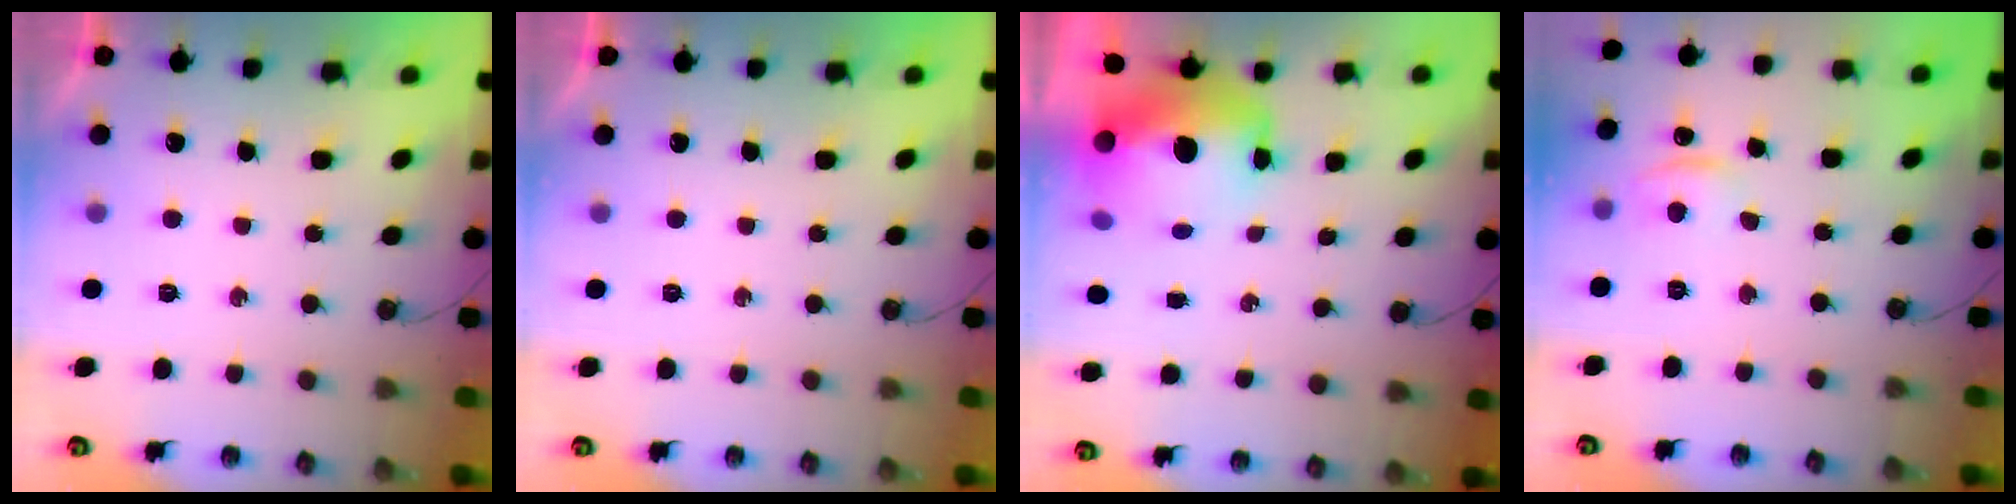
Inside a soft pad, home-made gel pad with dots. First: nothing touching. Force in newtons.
{"total": 0.0}
{"total": 12.9, "press": 12.8, "slide": 1.5}
{"total": 3.1, "press": 3.0, "slide": 0.5}